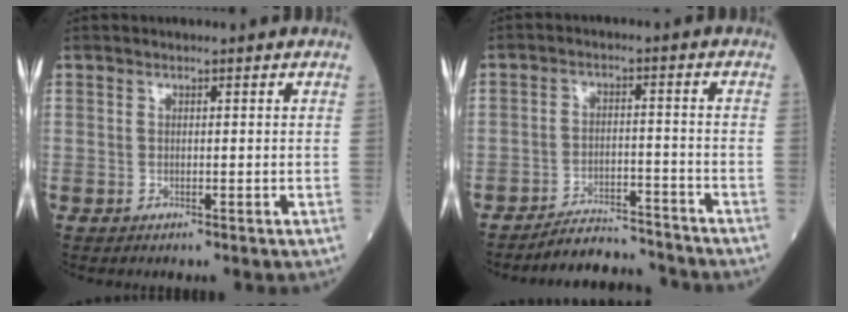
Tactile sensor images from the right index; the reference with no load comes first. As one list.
[{"total": 7.2, "force": [-7.1, 1.3, 0.1], "torque": [0.003, 0.015, -0.116]}]